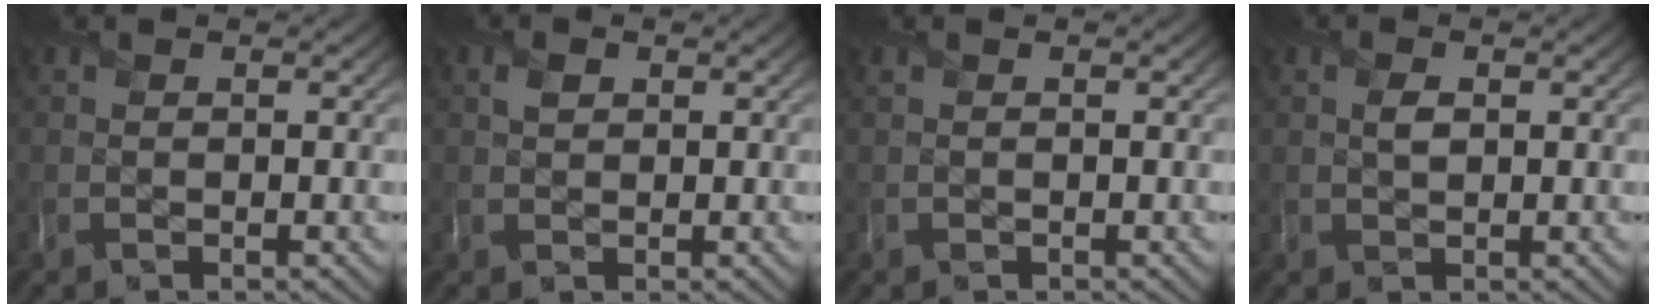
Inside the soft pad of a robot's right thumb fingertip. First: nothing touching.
{"total": 1.2, "force": [0.6, 1.0, 0.4], "torque": [-0.008, -0.002, 0.011]}
{"total": 0.0}
{"total": 1.2, "force": [0.2, 0.9, 0.8], "torque": [-0.017, -0.005, 0.006]}